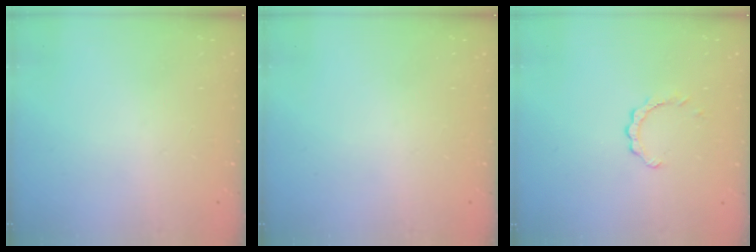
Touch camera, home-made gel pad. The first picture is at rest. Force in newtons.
{"total": 0.0}
{"total": 2.0, "press": 2.0, "slide": 0.2}